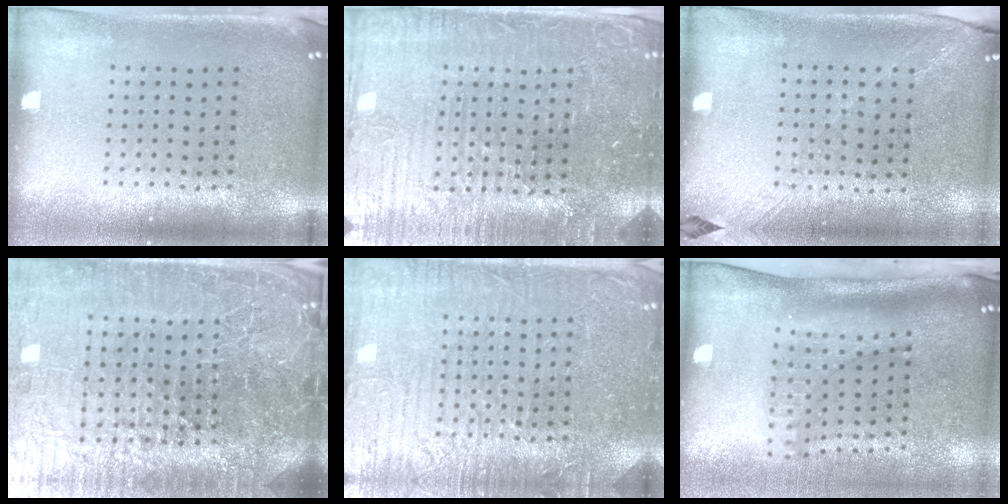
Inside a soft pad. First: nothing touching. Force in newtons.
{"total": 4.5, "press": 4.3, "slide": 1.4}
{"total": 1.3, "press": 1.1, "slide": 0.7}
{"total": 7.7, "press": 6.7, "slide": 3.9}
{"total": 6.4, "press": 6.4, "slide": 0.9}
{"total": 2.1, "press": 1.5, "slide": 1.4}